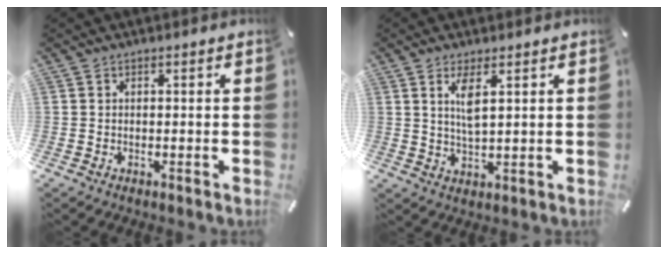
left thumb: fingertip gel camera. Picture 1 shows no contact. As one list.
[{"total": 4.8, "force": [2.1, 1.2, 4.2], "torque": [-0.097, -0.002, 0.033]}]